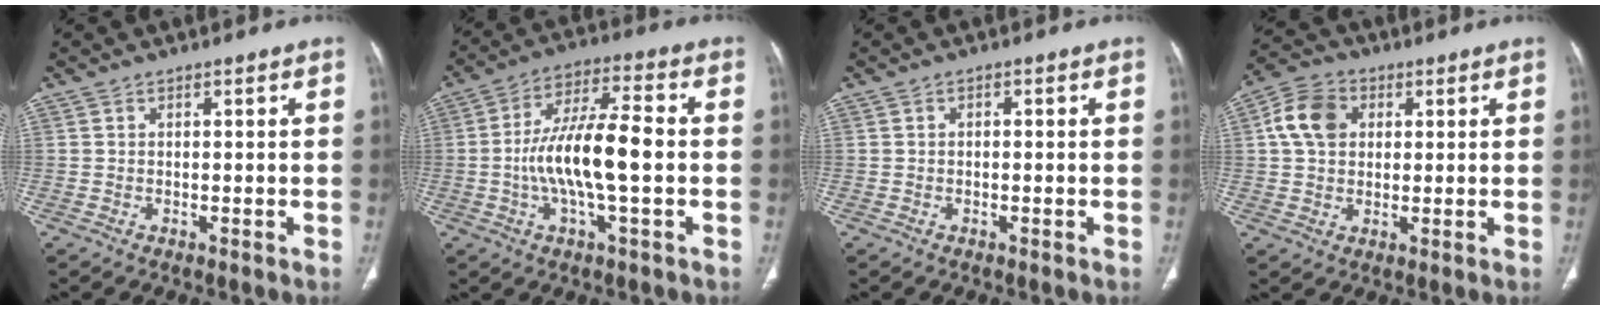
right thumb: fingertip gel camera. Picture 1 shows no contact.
{"total": 13.7, "force": [-1.5, 3.8, 13.1], "torque": [-0.256, 0.024, -0.031]}
{"total": 0.6, "force": [-0.1, 0.4, 0.4], "torque": [-0.005, 0.002, -0.005]}
{"total": 8.5, "force": [2.1, 6.5, 5.0], "torque": [-0.083, 0.010, 0.033]}